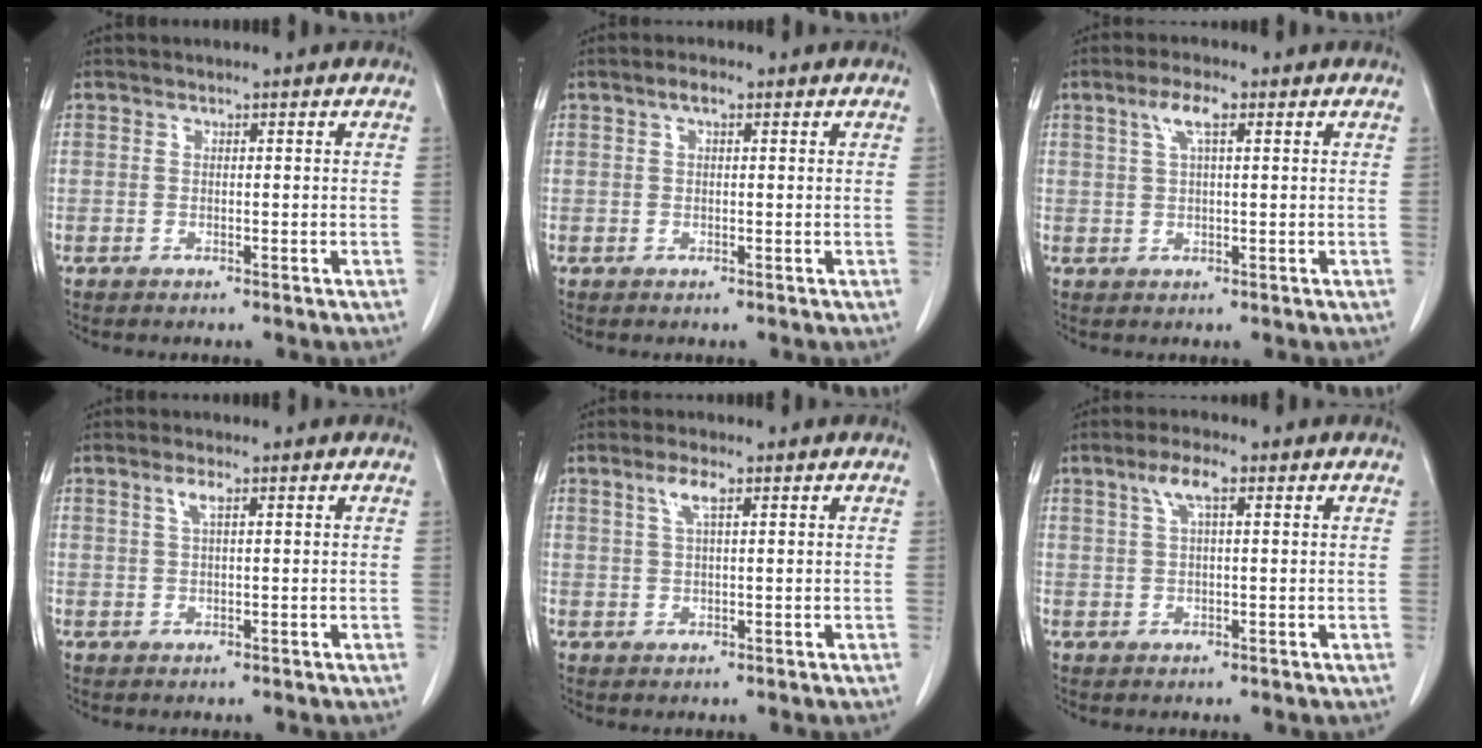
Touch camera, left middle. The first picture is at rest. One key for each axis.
{"total": 1.6, "fx": 0.8, "fy": 0.5, "fz": 1.2, "tx": -0.024, "ty": 0.009, "tz": 0.012}
{"total": 3.8, "fx": 1.7, "fy": 0.7, "fz": 3.3, "tx": -0.071, "ty": 0.012, "tz": 0.033}
{"total": 1.8, "fx": 0.9, "fy": 0.2, "fz": 1.6, "tx": -0.037, "ty": 0.005, "tz": 0.016}
{"total": 2.8, "fx": 1.4, "fy": 0.4, "fz": 2.4, "tx": -0.056, "ty": 0.006, "tz": 0.027}
{"total": 3.8, "fx": 1.7, "fy": 0.7, "fz": 3.3, "tx": -0.071, "ty": 0.013, "tz": 0.034}